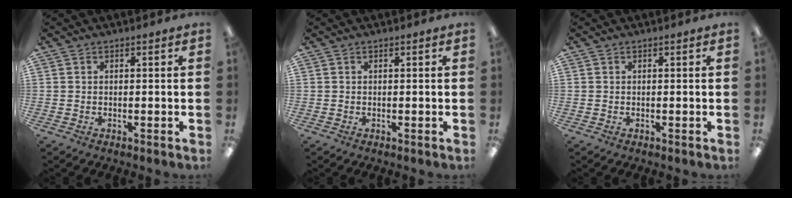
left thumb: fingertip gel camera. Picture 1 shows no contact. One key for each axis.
{"total": 0.0}
{"total": 0.0}